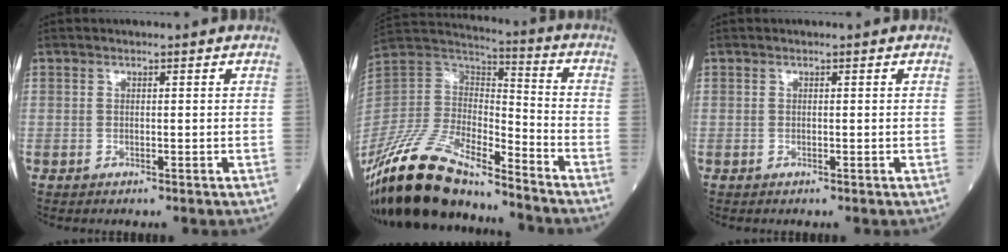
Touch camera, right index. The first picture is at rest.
{"total": 20.9, "force": [-17.5, 5.0, 10.4], "torque": [-0.235, -0.001, -0.333]}
{"total": 0.0}